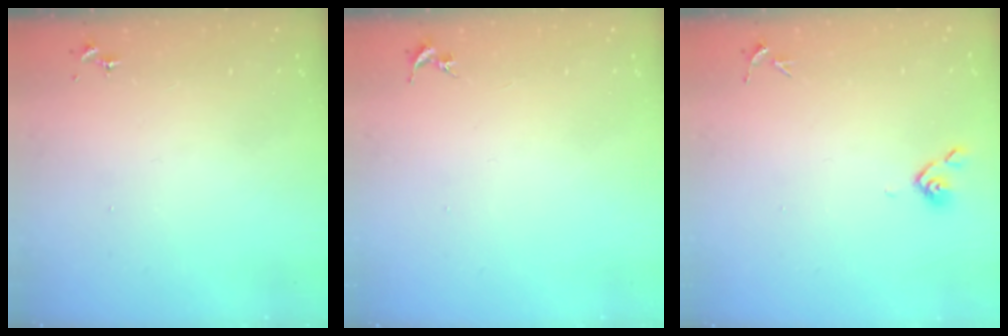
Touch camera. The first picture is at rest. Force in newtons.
{"total": 0.0}
{"total": 3.8, "press": 3.7, "slide": 0.8}